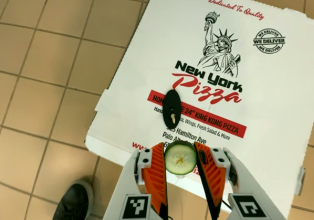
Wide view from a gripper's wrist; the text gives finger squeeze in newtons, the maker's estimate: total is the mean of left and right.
{"total": 8.2, "left": 8.2, "right": 8.2}